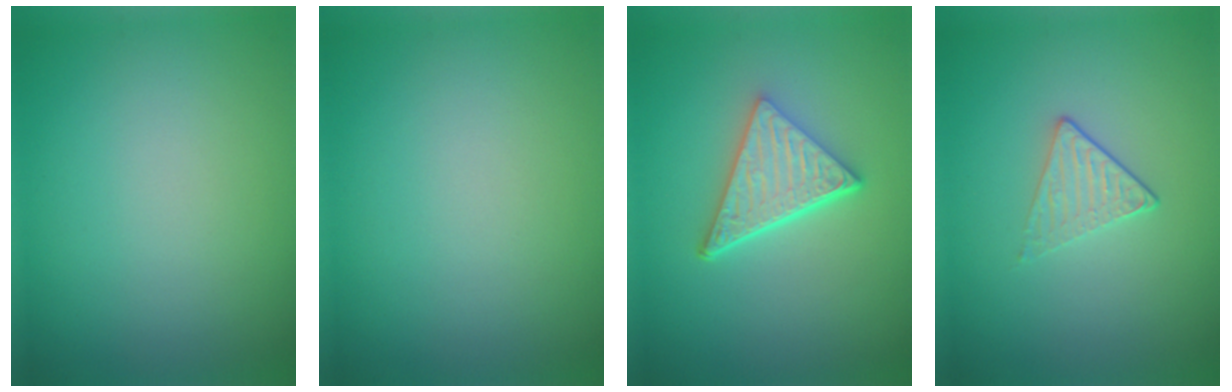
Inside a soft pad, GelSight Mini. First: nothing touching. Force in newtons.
{"total": 0.0}
{"total": 5.2, "press": 3.7, "slide": 3.6}
{"total": 1.4, "press": 1.1, "slide": 0.9}